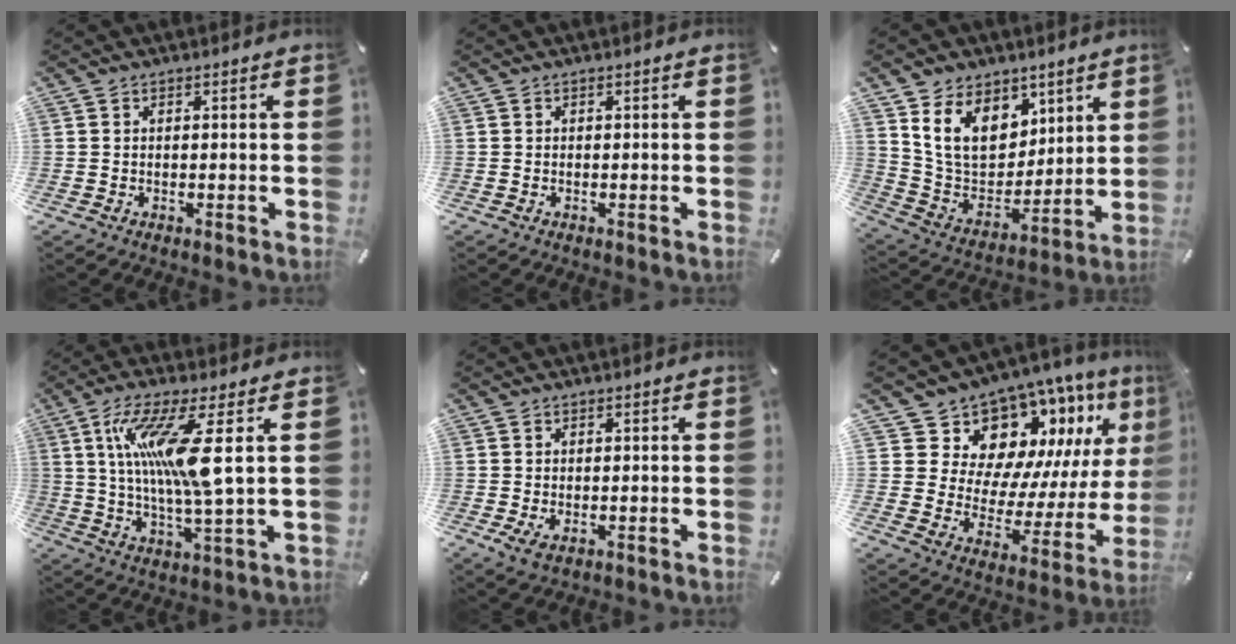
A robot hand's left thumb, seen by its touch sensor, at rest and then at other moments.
{"total": 0.0}
{"total": 14.7, "force": [7.5, 11.1, 6.2], "torque": [-0.123, -0.041, 0.150]}
{"total": 15.6, "force": [4.3, 2.0, 14.8], "torque": [-0.294, -0.010, 0.059]}
{"total": 2.0, "force": [-0.2, 1.0, 1.6], "torque": [-0.037, -0.001, -0.004]}
{"total": 14.0, "force": [10.9, 8.2, 3.1], "torque": [-0.041, -0.123, 0.191]}